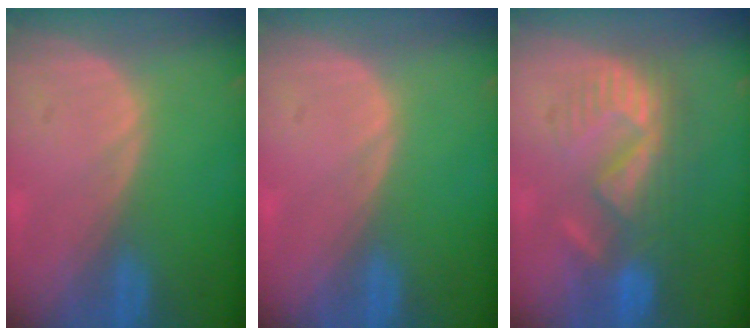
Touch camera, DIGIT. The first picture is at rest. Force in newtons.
{"total": 0.0}
{"total": 8.7, "press": 8.2, "slide": 2.8}